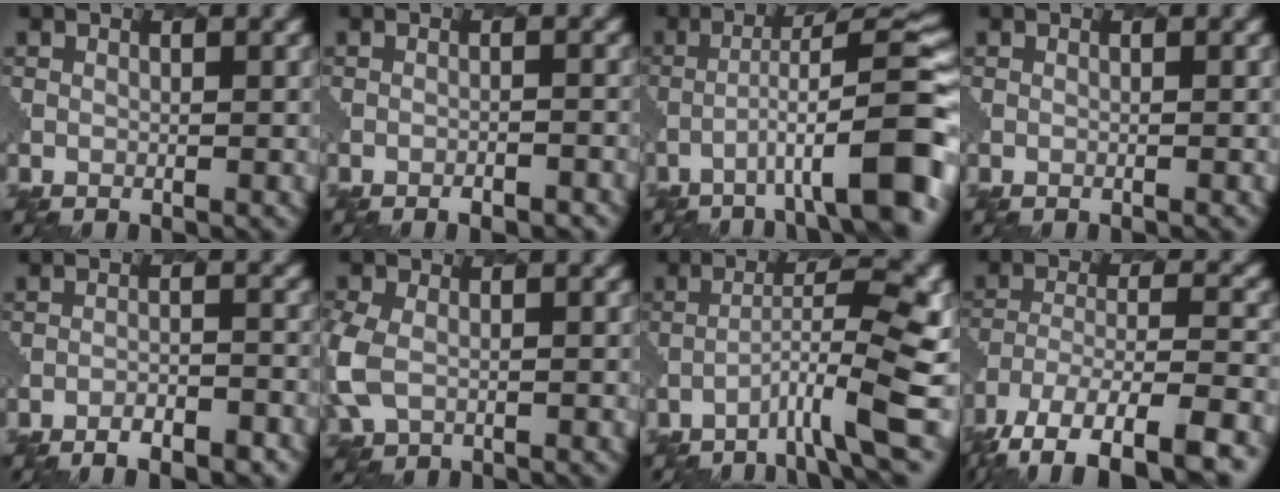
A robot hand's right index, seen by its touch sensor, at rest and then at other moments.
{"total": 2.4, "force": [-2.1, 0.6, 1.0], "torque": [-0.010, 0.011, -0.029]}
{"total": 10.0, "force": [-3.9, 1.5, 9.1], "torque": [-0.126, 0.022, -0.061]}
{"total": 0.0}
{"total": 4.0, "force": [-3.3, 1.0, 2.0], "torque": [-0.038, 0.000, -0.050]}
{"total": 4.1, "force": [-0.3, 3.2, 2.6], "torque": [-0.078, -0.008, -0.012]}
{"total": 5.6, "force": [-2.6, 0.2, 5.0], "torque": [-0.080, 0.013, -0.058]}
{"total": 12.2, "force": [-8.9, 4.1, 7.4], "torque": [-0.148, -0.025, -0.138]}